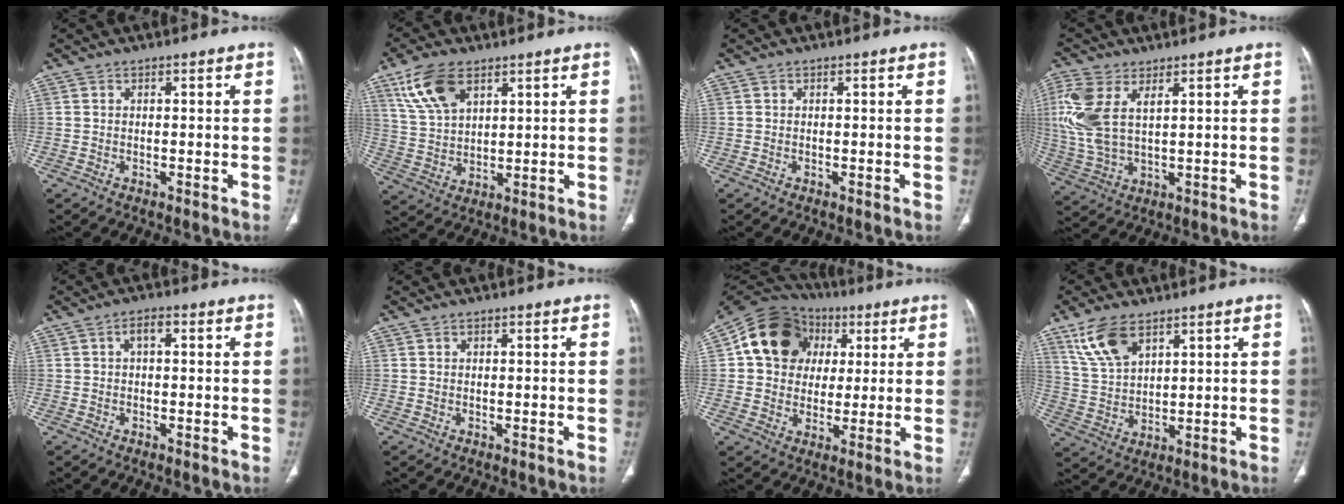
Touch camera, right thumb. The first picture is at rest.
{"total": 10.6, "force": [5.9, 5.5, 6.8], "torque": [-0.127, -0.017, 0.125]}
{"total": 0.0}
{"total": 11.5, "force": [3.8, 6.0, 9.1], "torque": [-0.226, -0.001, 0.085]}
{"total": 2.4, "force": [0.5, 1.3, 1.9], "torque": [-0.028, 0.013, 0.006]}
{"total": 0.6, "force": [0.3, 0.4, 0.2], "torque": [0.001, 0.000, 0.004]}
{"total": 16.1, "force": [4.2, 13.4, 7.8], "torque": [-0.107, 0.016, 0.065]}
{"total": 9.4, "force": [5.8, 4.5, 5.8], "torque": [-0.110, -0.020, 0.126]}